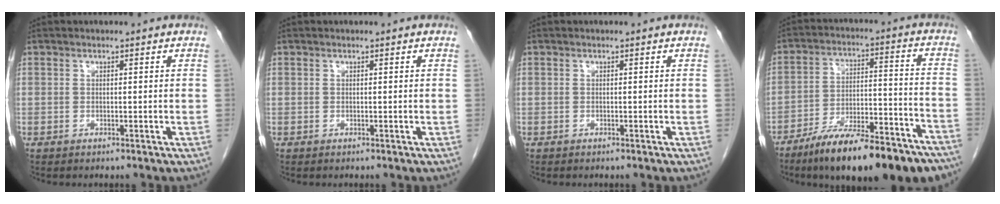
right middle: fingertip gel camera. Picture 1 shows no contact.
{"total": 0.0}
{"total": 0.0}
{"total": 18.4, "force": [-13.5, 4.2, 11.7], "torque": [-0.154, 0.013, -0.221]}